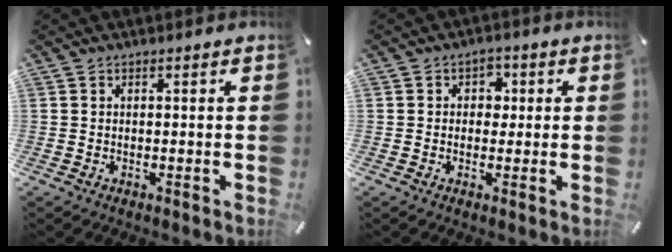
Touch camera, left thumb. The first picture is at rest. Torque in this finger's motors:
{"motor_torque": [0.31, 0.79, 0.09, -0.40, 0.00]}